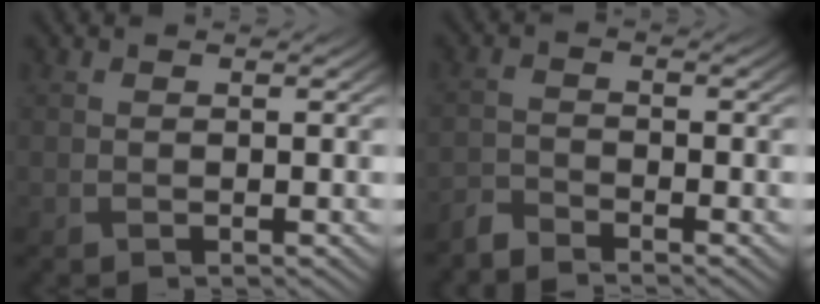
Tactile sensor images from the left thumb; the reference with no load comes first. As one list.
[{"total": 2.6, "force": [-2.5, 0.3, 0.5], "torque": [-0.011, -0.006, -0.063]}]